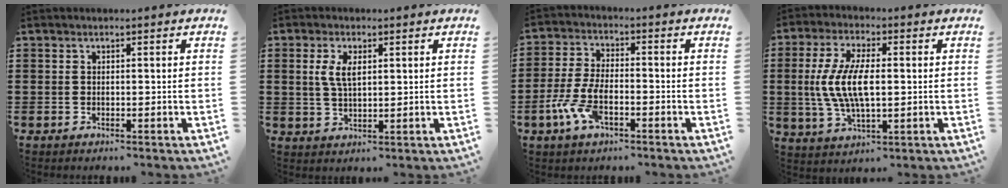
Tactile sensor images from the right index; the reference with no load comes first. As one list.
[{"total": 4.3, "force": [1.1, 2.0, 3.7], "torque": [-0.078, 0.008, 0.018]}, {"total": 7.2, "force": [-2.9, 3.1, 5.8], "torque": [-0.146, -0.010, -0.062]}, {"total": 9.6, "force": [-0.1, 3.9, 8.8], "torque": [-0.202, -0.003, -0.011]}]